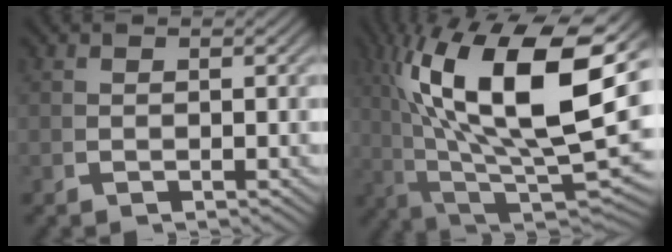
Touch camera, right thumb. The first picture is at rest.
{"total": 18.4, "force": [1.4, 10.0, 15.4], "torque": [-0.279, -0.048, 0.060]}